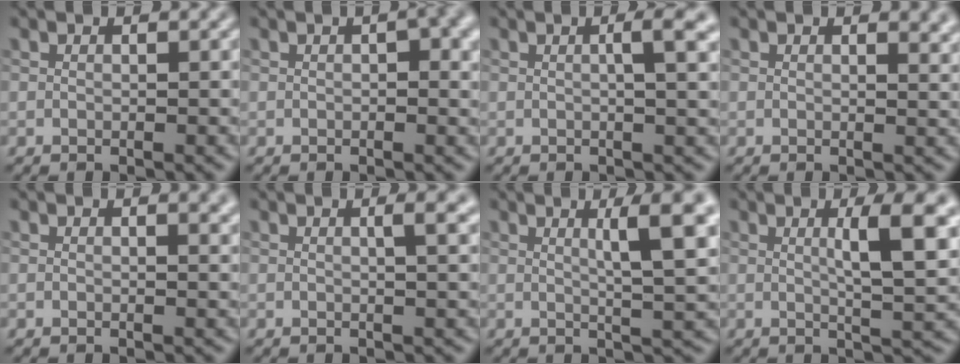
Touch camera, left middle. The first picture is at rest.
{"total": 2.8, "force": [0.6, 1.0, 2.5], "torque": [-0.027, 0.005, 0.005]}
{"total": 3.6, "force": [0.7, 1.0, 3.4], "torque": [-0.038, 0.009, 0.005]}
{"total": 1.8, "force": [1.1, 0.7, 1.3], "torque": [-0.009, -0.002, 0.018]}
{"total": 1.6, "force": [0.8, 0.6, 1.2], "torque": [-0.009, 0.001, 0.011]}
{"total": 2.9, "force": [0.9, 0.9, 2.6], "torque": [-0.022, 0.007, 0.007]}
{"total": 5.9, "force": [1.8, 1.0, 5.6], "torque": [-0.072, 0.004, 0.028]}
{"total": 6.8, "force": [1.6, 1.5, 6.4], "torque": [-0.085, 0.002, 0.026]}